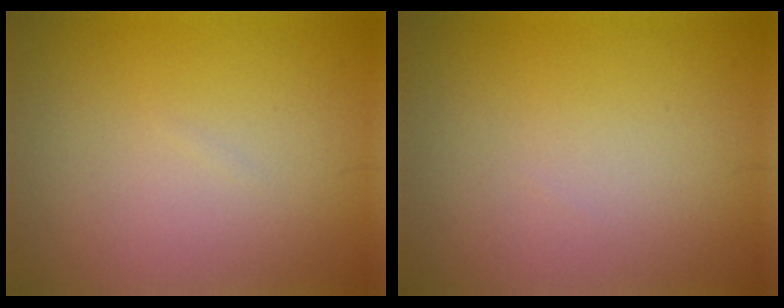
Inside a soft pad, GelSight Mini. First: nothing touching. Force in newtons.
{"total": 0.0}